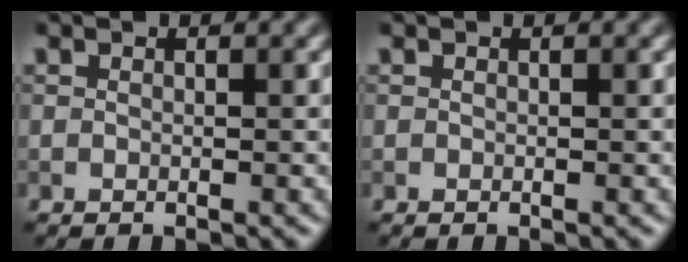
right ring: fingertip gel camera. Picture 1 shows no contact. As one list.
[{"total": 0.0}]